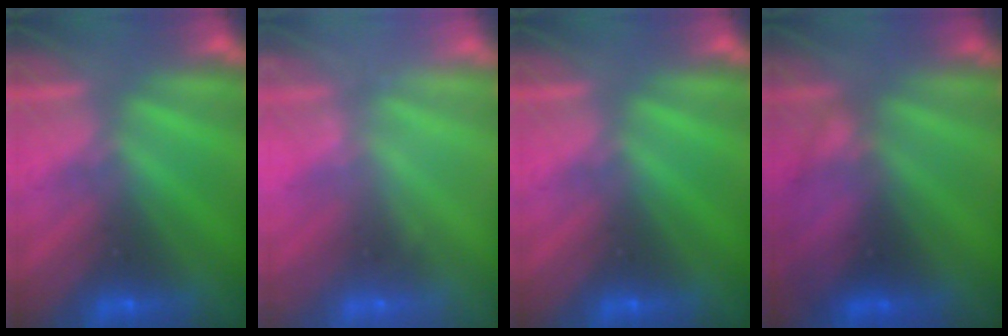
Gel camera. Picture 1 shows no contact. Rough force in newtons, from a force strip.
{"total": 2.1}
{"total": 0.0}
{"total": 2.2}